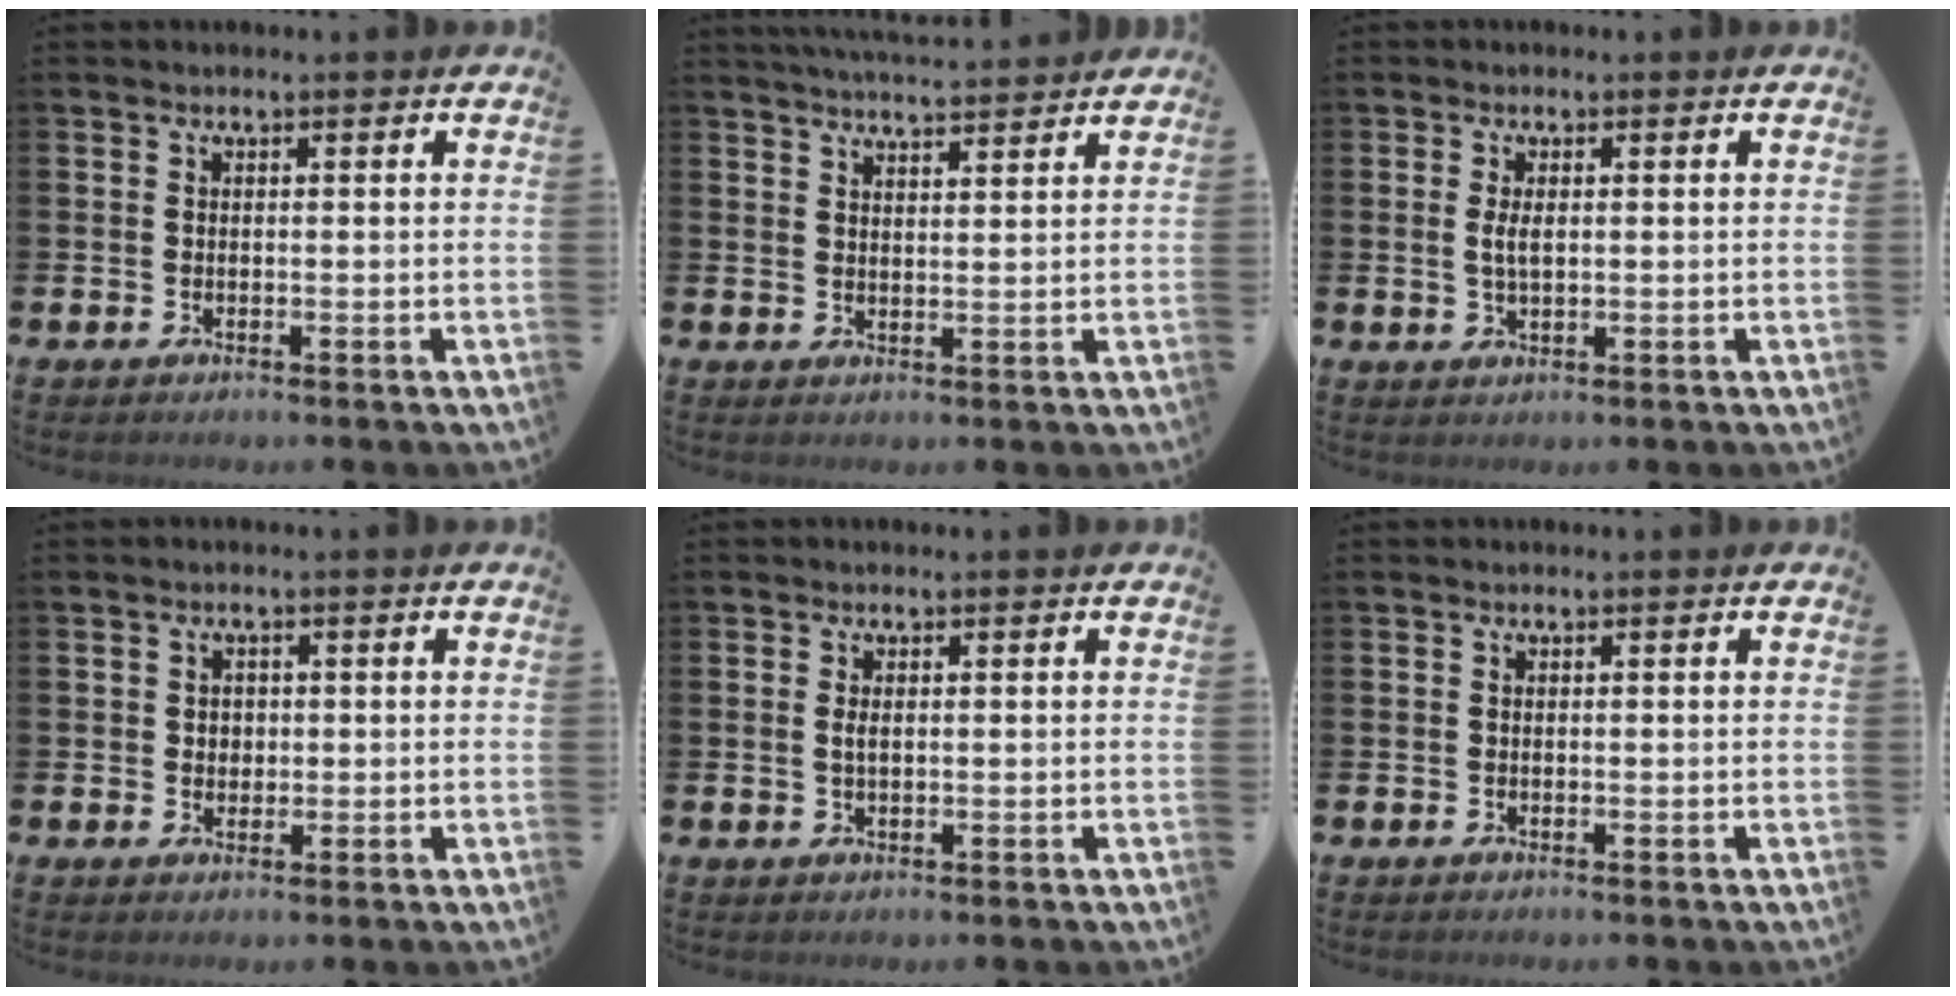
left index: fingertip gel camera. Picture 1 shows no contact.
{"total": 4.3, "force": [4.2, -0.1, 0.5], "torque": [-0.015, -0.022, 0.076]}
{"total": 2.4, "force": [0.4, 1.1, 2.1], "torque": [-0.032, 0.001, 0.002]}
{"total": 1.7, "force": [0.6, 1.5, 0.5], "torque": [0.006, 0.003, 0.004]}
{"total": 1.1, "force": [0.2, 0.5, 1.0], "torque": [-0.017, 0.004, 0.001]}
{"total": 0.0}